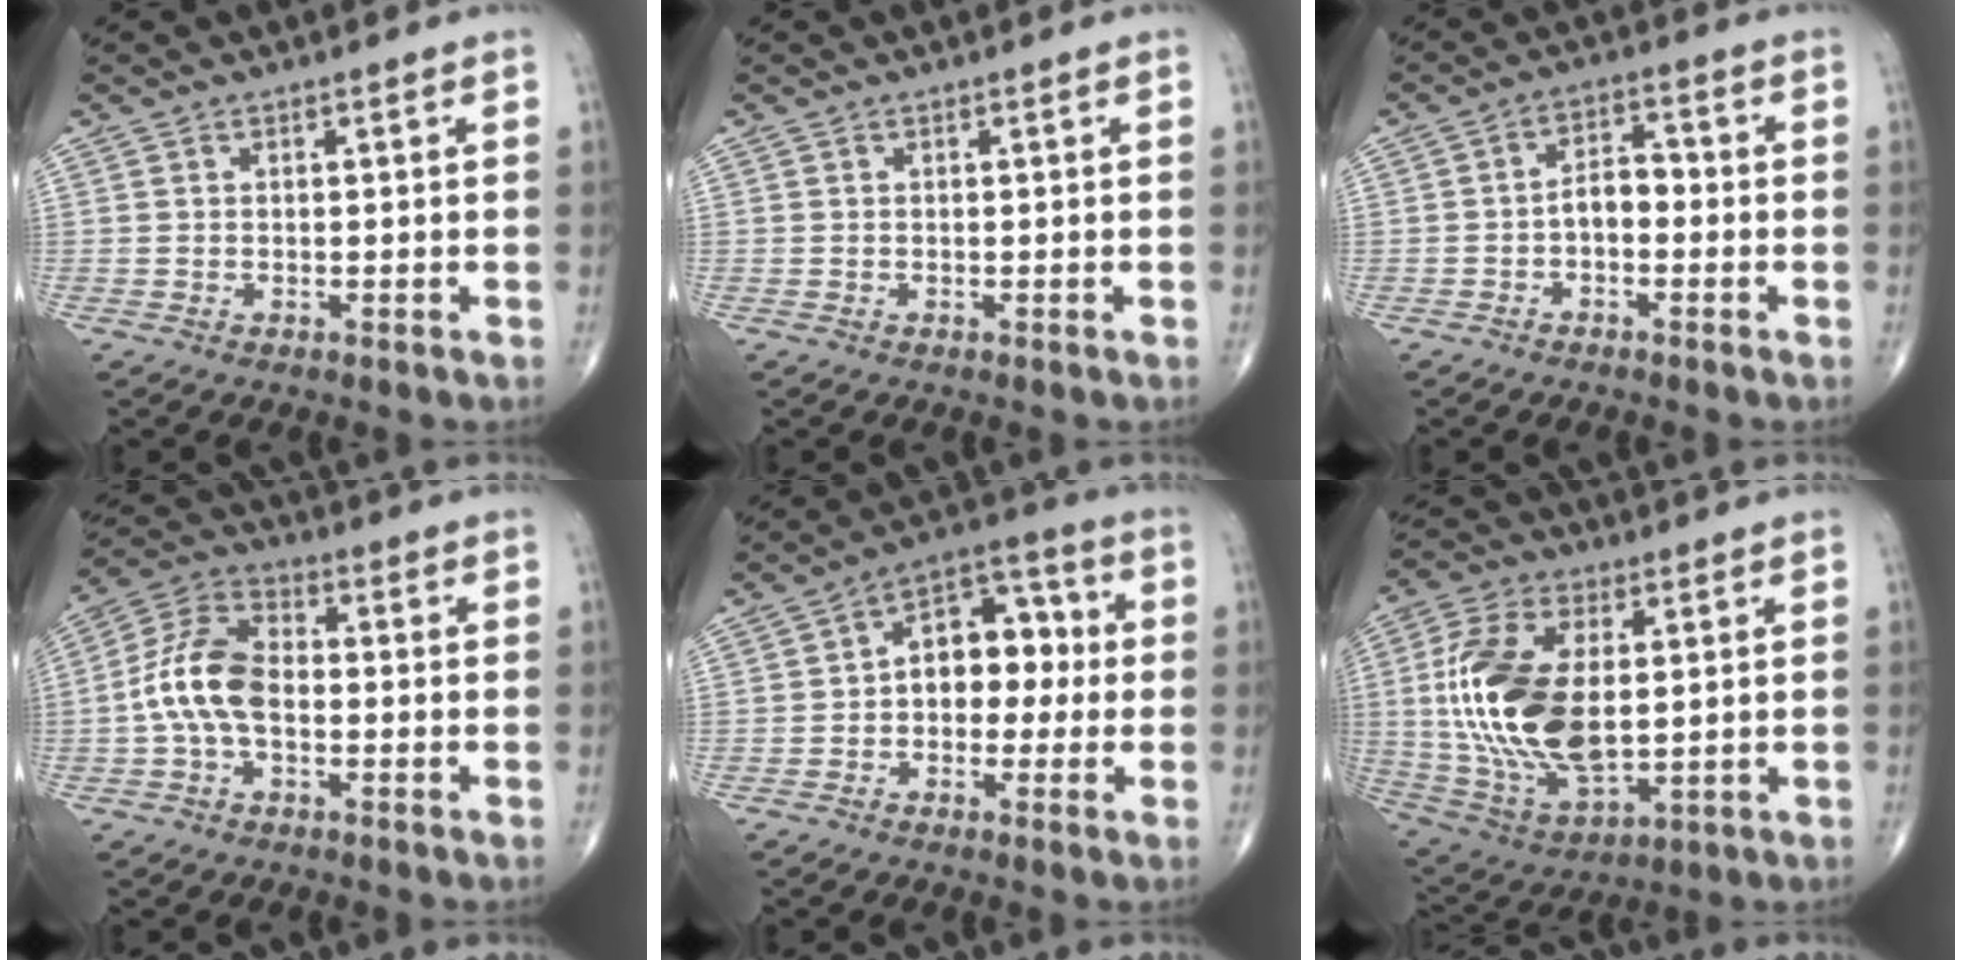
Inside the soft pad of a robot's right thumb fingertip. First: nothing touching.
{"total": 0.0}
{"total": 4.7, "force": [-1.3, 2.8, 3.5], "torque": [-0.047, 0.026, -0.031]}
{"total": 10.7, "force": [-1.5, 6.2, 8.6], "torque": [-0.172, 0.036, -0.039]}
{"total": 11.2, "force": [0.0, 7.5, 8.3], "torque": [-0.084, 0.039, -0.015]}
{"total": 20.8, "force": [1.7, 11.1, 17.5], "torque": [-0.357, -0.013, 0.038]}